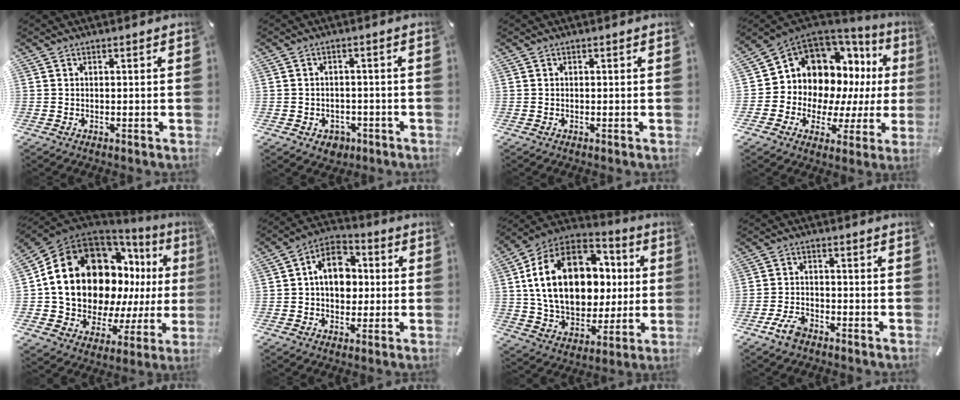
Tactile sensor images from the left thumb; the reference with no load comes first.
{"total": 3.8, "force": [-1.6, 3.2, 1.4], "torque": [-0.022, 0.008, -0.027]}
{"total": 0.0}
{"total": 11.4, "force": [5.0, 9.3, 4.3], "torque": [-0.076, -0.081, 0.106]}
{"total": 24.7, "force": [5.3, 17.7, 16.4], "torque": [-0.317, -0.054, 0.123]}
{"total": 10.8, "force": [0.7, 8.5, 6.6], "torque": [-0.106, 0.012, 0.013]}
{"total": 23.7, "force": [4.2, 16.8, 16.2], "torque": [-0.318, -0.001, 0.077]}
{"total": 5.4, "force": [-3.6, 2.9, 2.8], "torque": [-0.068, 0.016, -0.071]}